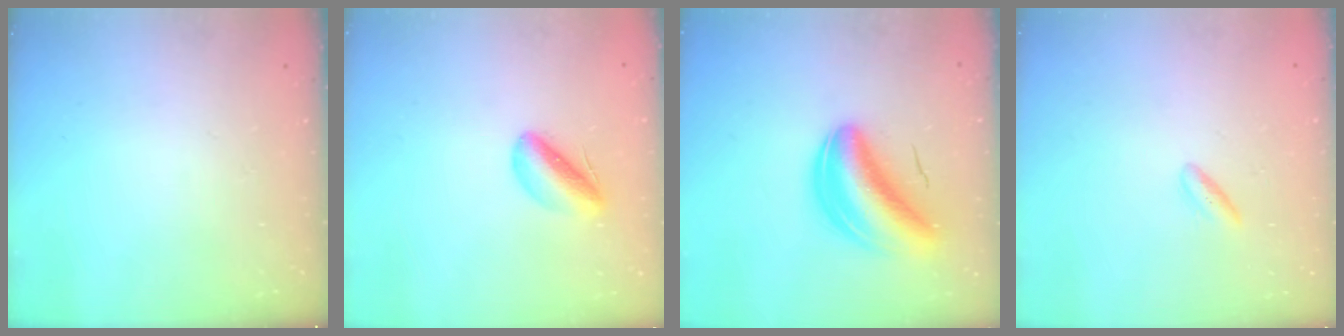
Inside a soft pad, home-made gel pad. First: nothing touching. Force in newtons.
{"total": 6.3, "press": 6.1, "slide": 1.8}
{"total": 10.1, "press": 9.6, "slide": 3.1}
{"total": 2.5, "press": 2.2, "slide": 1.1}